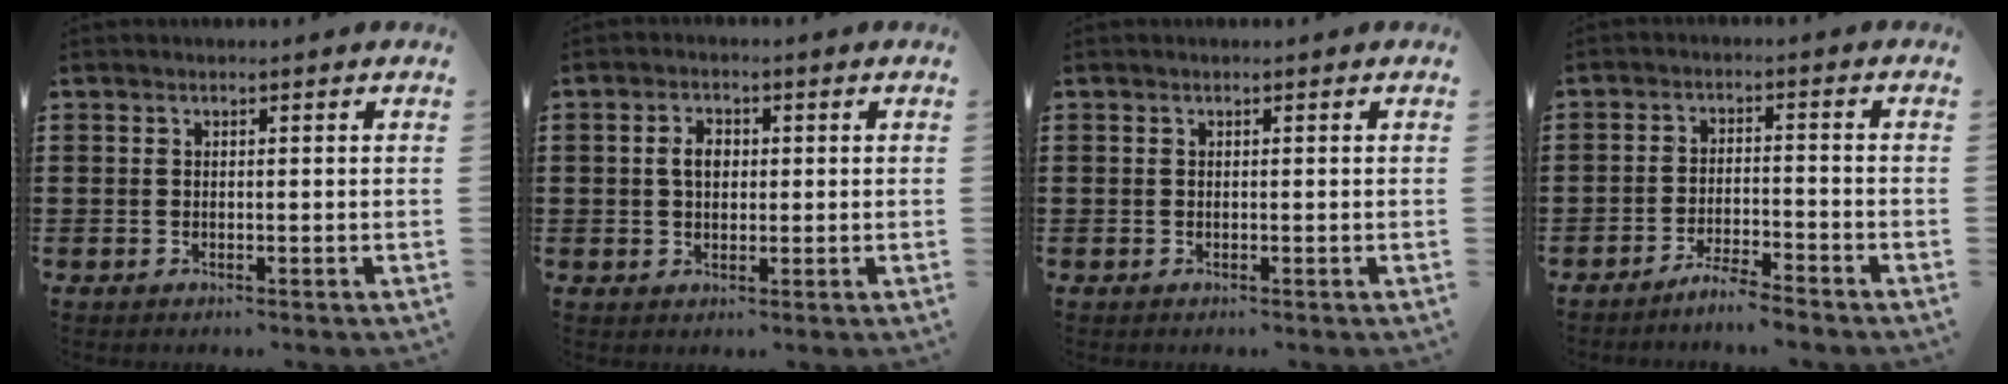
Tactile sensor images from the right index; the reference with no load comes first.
{"total": 3.2, "force": [0.4, 2.1, 2.4], "torque": [-0.052, 0.012, 0.004]}
{"total": 0.0}
{"total": 3.9, "force": [-3.8, -0.3, 0.9], "torque": [-0.024, -0.001, -0.078]}